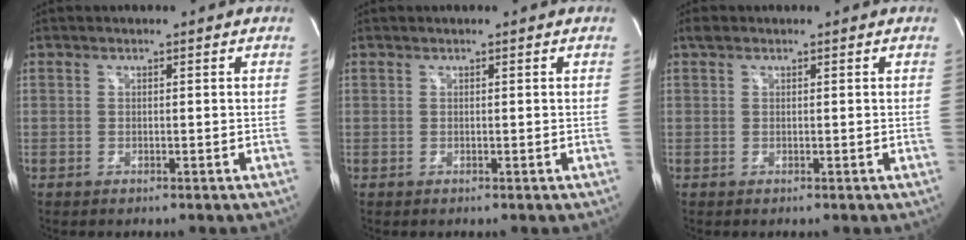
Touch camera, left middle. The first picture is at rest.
{"total": 0.0}
{"total": 0.9, "force": [0.7, 0.5, 0.4], "torque": [-0.011, 0.015, 0.011]}